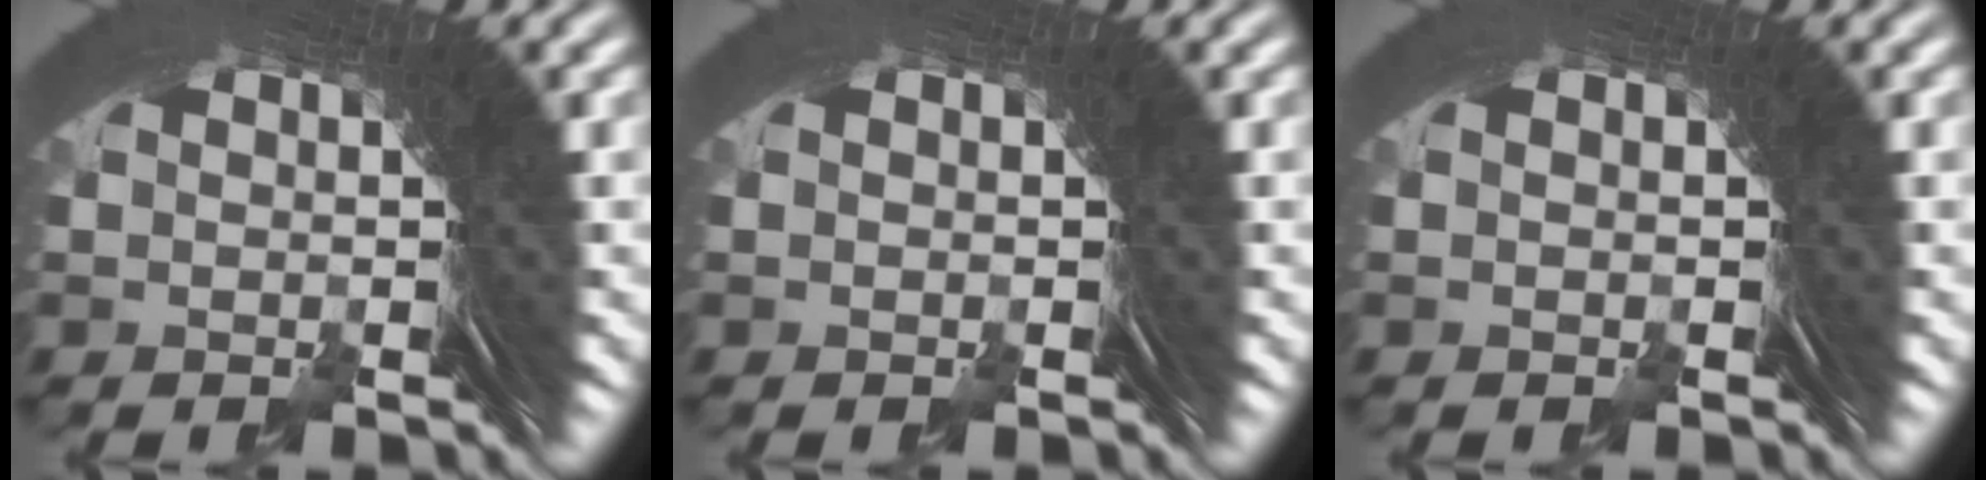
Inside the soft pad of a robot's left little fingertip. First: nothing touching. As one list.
[{"total": 0.0}, {"total": 0.0}]